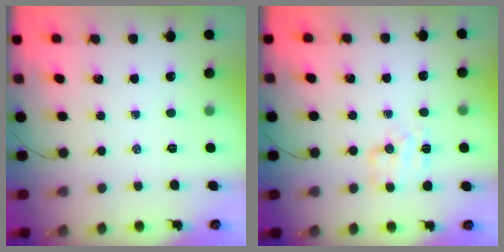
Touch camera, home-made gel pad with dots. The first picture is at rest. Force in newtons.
{"total": 6.0, "press": 5.9, "slide": 1.0}